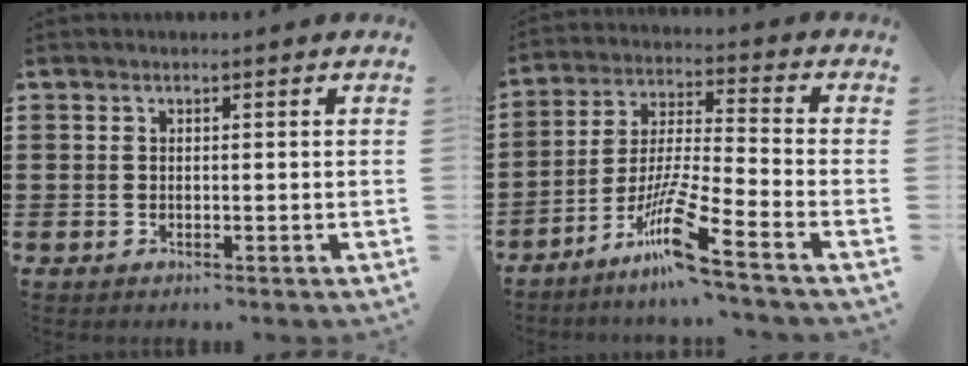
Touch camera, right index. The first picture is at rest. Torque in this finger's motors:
{"motor_torque": [0.33, -0.23, 0.30, 0.21]}